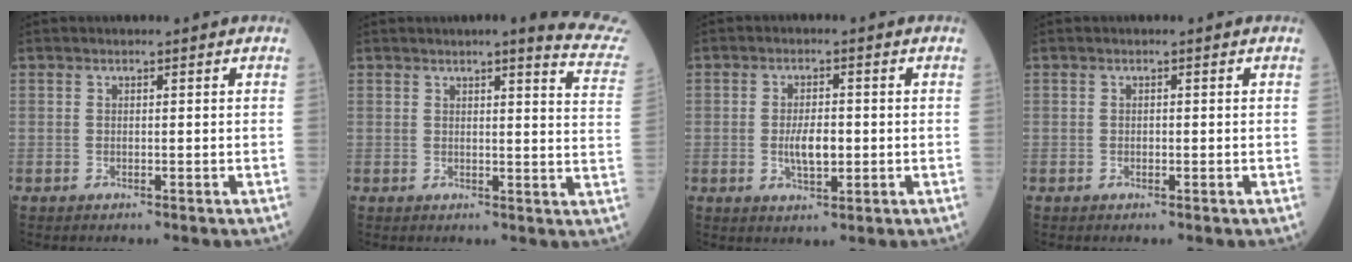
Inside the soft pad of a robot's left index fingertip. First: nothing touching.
{"total": 10.0, "force": [9.1, -0.3, 4.1], "torque": [-0.034, -0.059, 0.072]}
{"total": 4.4, "force": [-0.9, 1.7, 3.9], "torque": [-0.076, -0.007, -0.014]}
{"total": 0.6, "force": [-0.5, 0.3, 0.2], "torque": [-0.004, -0.003, -0.009]}